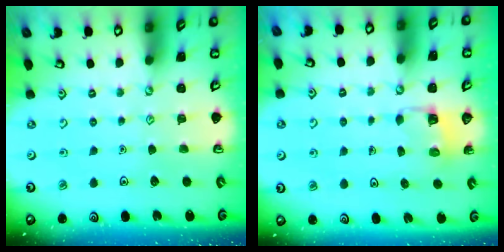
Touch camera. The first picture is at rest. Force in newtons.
{"total": 2.9, "press": 2.9, "slide": 0.2}